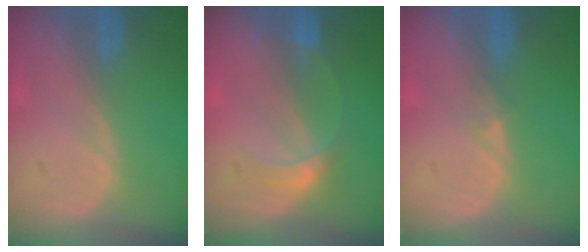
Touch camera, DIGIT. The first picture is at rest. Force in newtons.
{"total": 2.9, "press": 2.9, "slide": 0.1}
{"total": 0.9, "press": 0.7, "slide": 0.6}